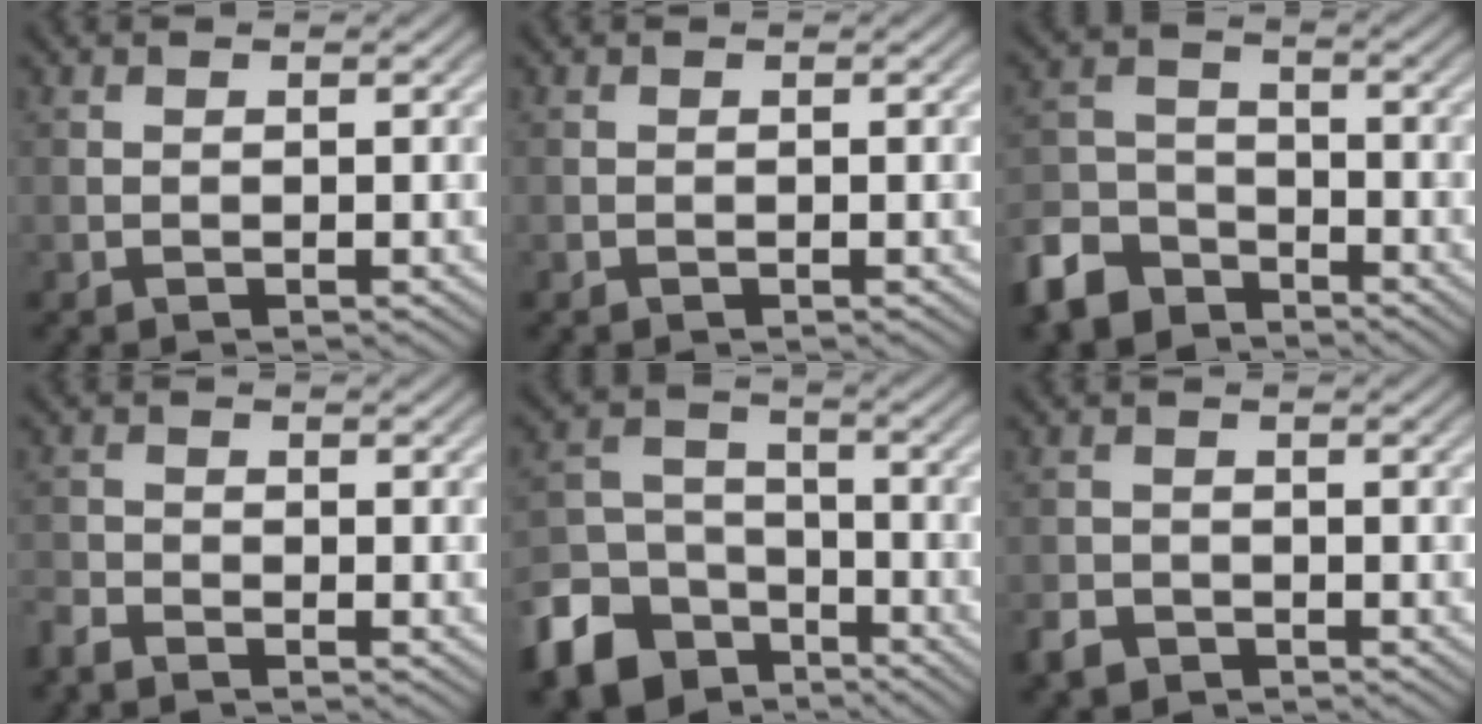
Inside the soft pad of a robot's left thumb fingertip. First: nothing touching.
{"total": 0.0}
{"total": 8.6, "force": [-6.5, 4.7, 3.2], "torque": [-0.081, -0.010, -0.145]}
{"total": 2.3, "force": [-2.2, 0.5, 0.5], "torque": [-0.014, -0.008, -0.056]}
{"total": 11.2, "force": [-6.8, 7.6, 4.5], "torque": [-0.131, -0.024, -0.133]}
{"total": 2.4, "force": [-1.8, 1.5, 0.7], "torque": [-0.016, -0.005, -0.045]}